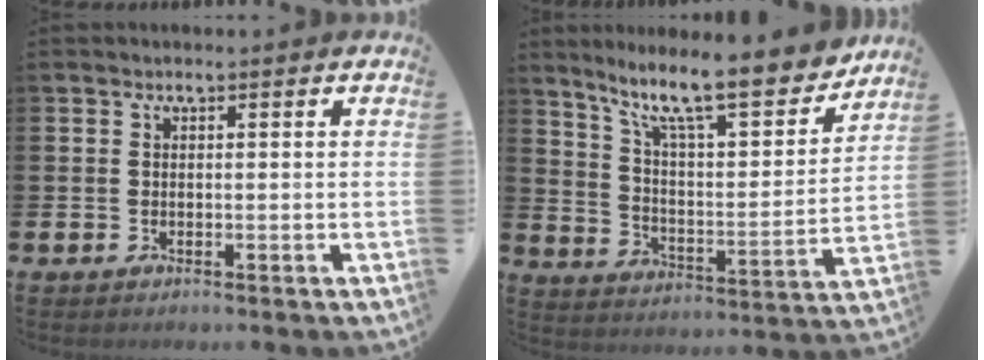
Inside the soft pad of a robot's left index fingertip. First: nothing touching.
{"total": 12.8, "force": [10.5, 2.6, 6.8], "torque": [-0.143, -0.072, 0.175]}